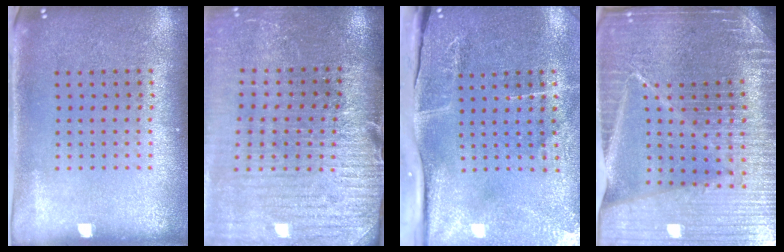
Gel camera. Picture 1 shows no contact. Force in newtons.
{"total": 3.9, "press": 3.4, "slide": 1.9}
{"total": 4.9, "press": 3.9, "slide": 3.0}
{"total": 5.7, "press": 5.1, "slide": 2.4}